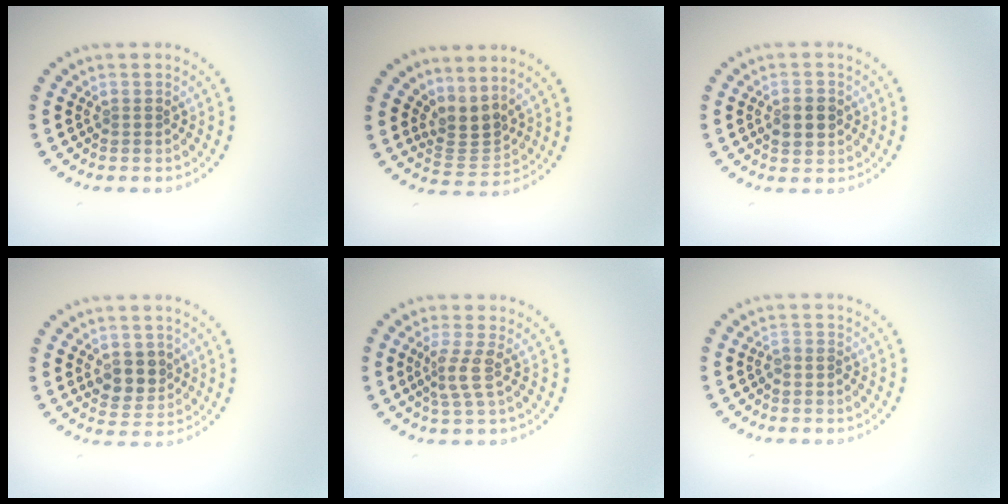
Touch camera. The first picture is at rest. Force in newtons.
{"total": 2.8, "press": 1.9, "slide": 2.1}
{"total": 2.6, "press": 2.6, "slide": 0.1}
{"total": 2.9, "press": 2.8, "slide": 1.0}
{"total": 2.4, "press": 1.7, "slide": 1.7}
{"total": 0.7, "press": 0.5, "slide": 0.5}